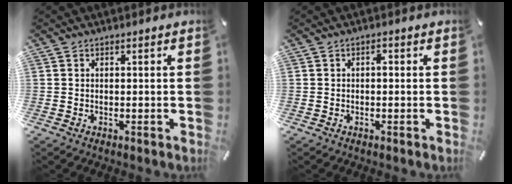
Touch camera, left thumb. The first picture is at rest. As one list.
[{"total": 1.2, "force": [-0.1, 0.7, 1.0], "torque": [-0.021, 0.005, -0.004]}]